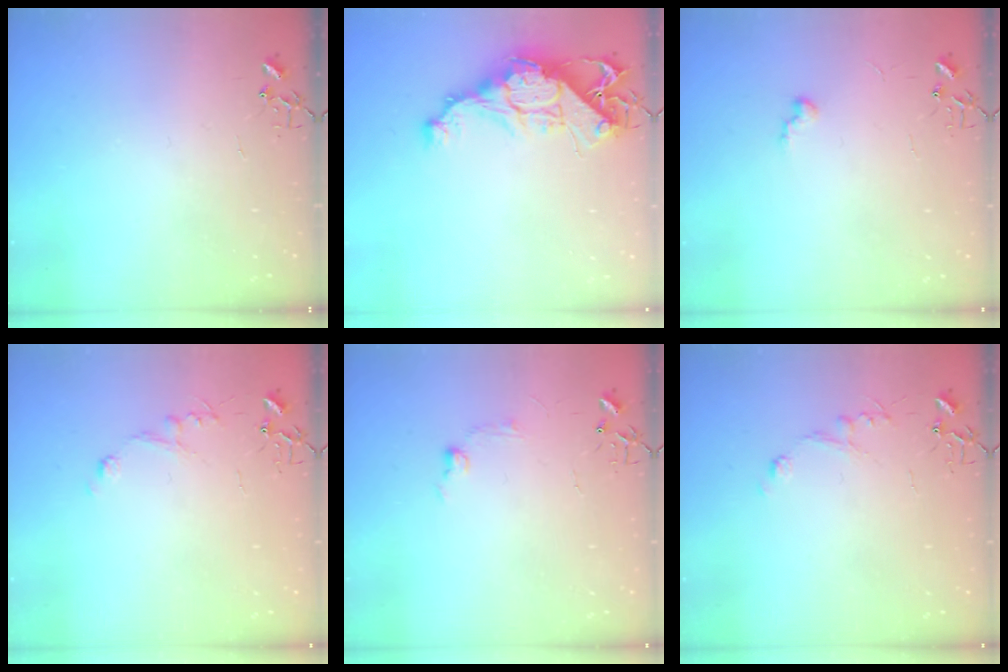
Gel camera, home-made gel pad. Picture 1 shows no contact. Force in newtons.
{"total": 13.4, "press": 13.4, "slide": 1.1}
{"total": 5.3, "press": 5.3, "slide": 0.5}
{"total": 5.5, "press": 5.5, "slide": 0.6}
{"total": 6.4, "press": 6.3, "slide": 0.9}
{"total": 5.5, "press": 5.5, "slide": 0.6}